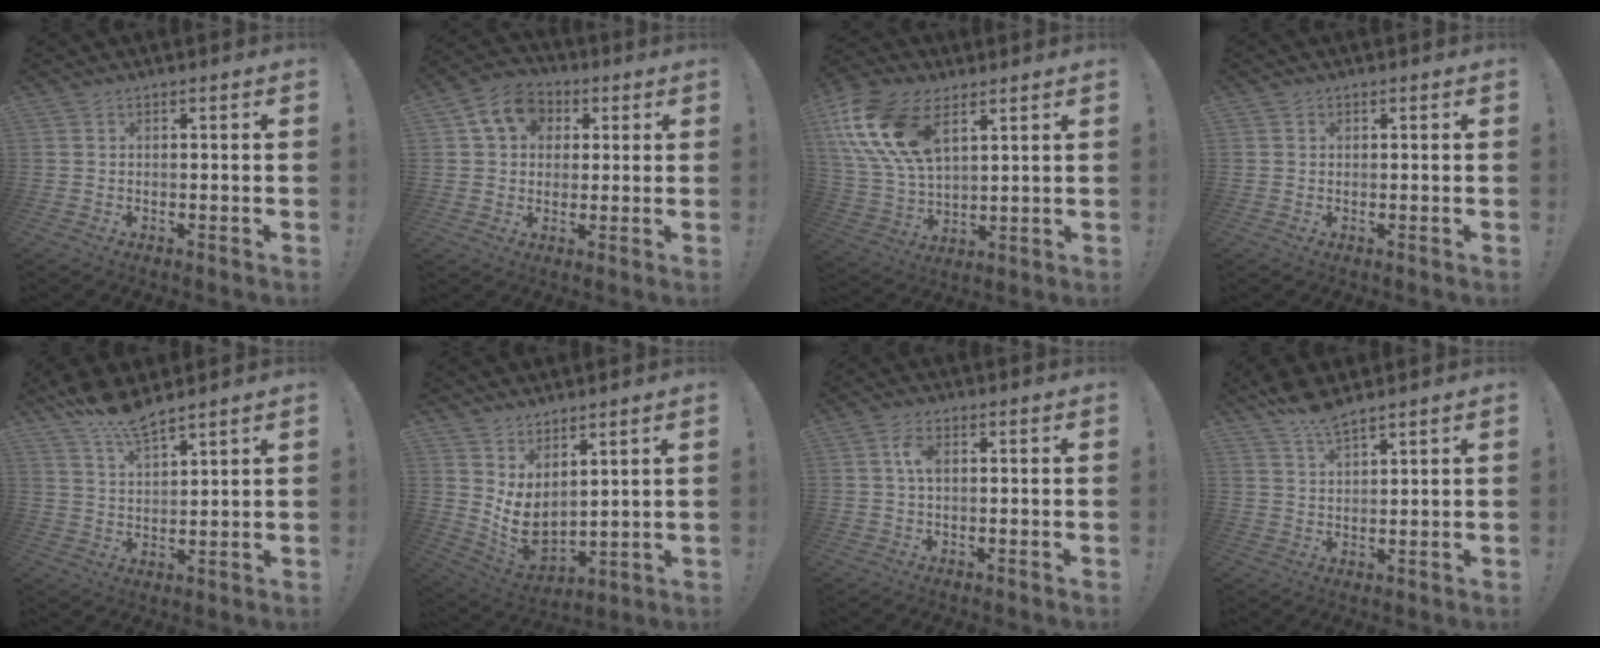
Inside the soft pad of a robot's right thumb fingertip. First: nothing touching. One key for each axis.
{"total": 10.1, "fx": 3.0, "fy": 8.9, "fz": 3.7, "tx": -0.049, "ty": -0.009, "tz": 0.063}
{"total": 19.8, "fx": 9.1, "fy": 11.9, "fz": 13.0, "tx": -0.277, "ty": -0.035, "tz": 0.166}
{"total": 0.7, "fx": 0.3, "fy": 0.7, "fz": -0.1, "tx": 0.008, "ty": -0.002, "tz": 0.005}
{"total": 8.7, "fx": 7.6, "fy": 1.3, "fz": 3.9, "tx": -0.079, "ty": -0.047, "tz": 0.139}
{"total": 7.4, "fx": 3.0, "fy": 4.8, "fz": 4.8, "tx": -0.087, "ty": -0.050, "tz": 0.064}
{"total": 4.5, "fx": 0.8, "fy": 2.4, "fz": 3.7, "tx": -0.065, "ty": 0.006, "tz": 0.013}
{"total": 6.4, "fx": 5.6, "fy": 1.1, "fz": 2.8, "tx": -0.051, "ty": -0.034, "tz": 0.101}